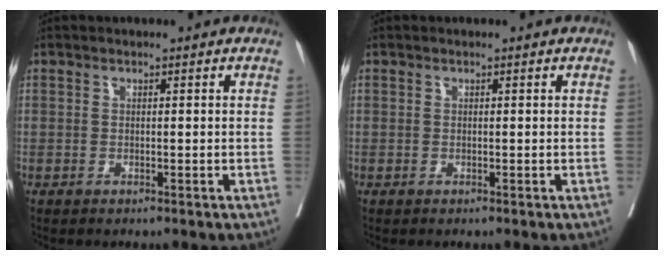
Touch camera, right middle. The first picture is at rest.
{"total": 0.0}